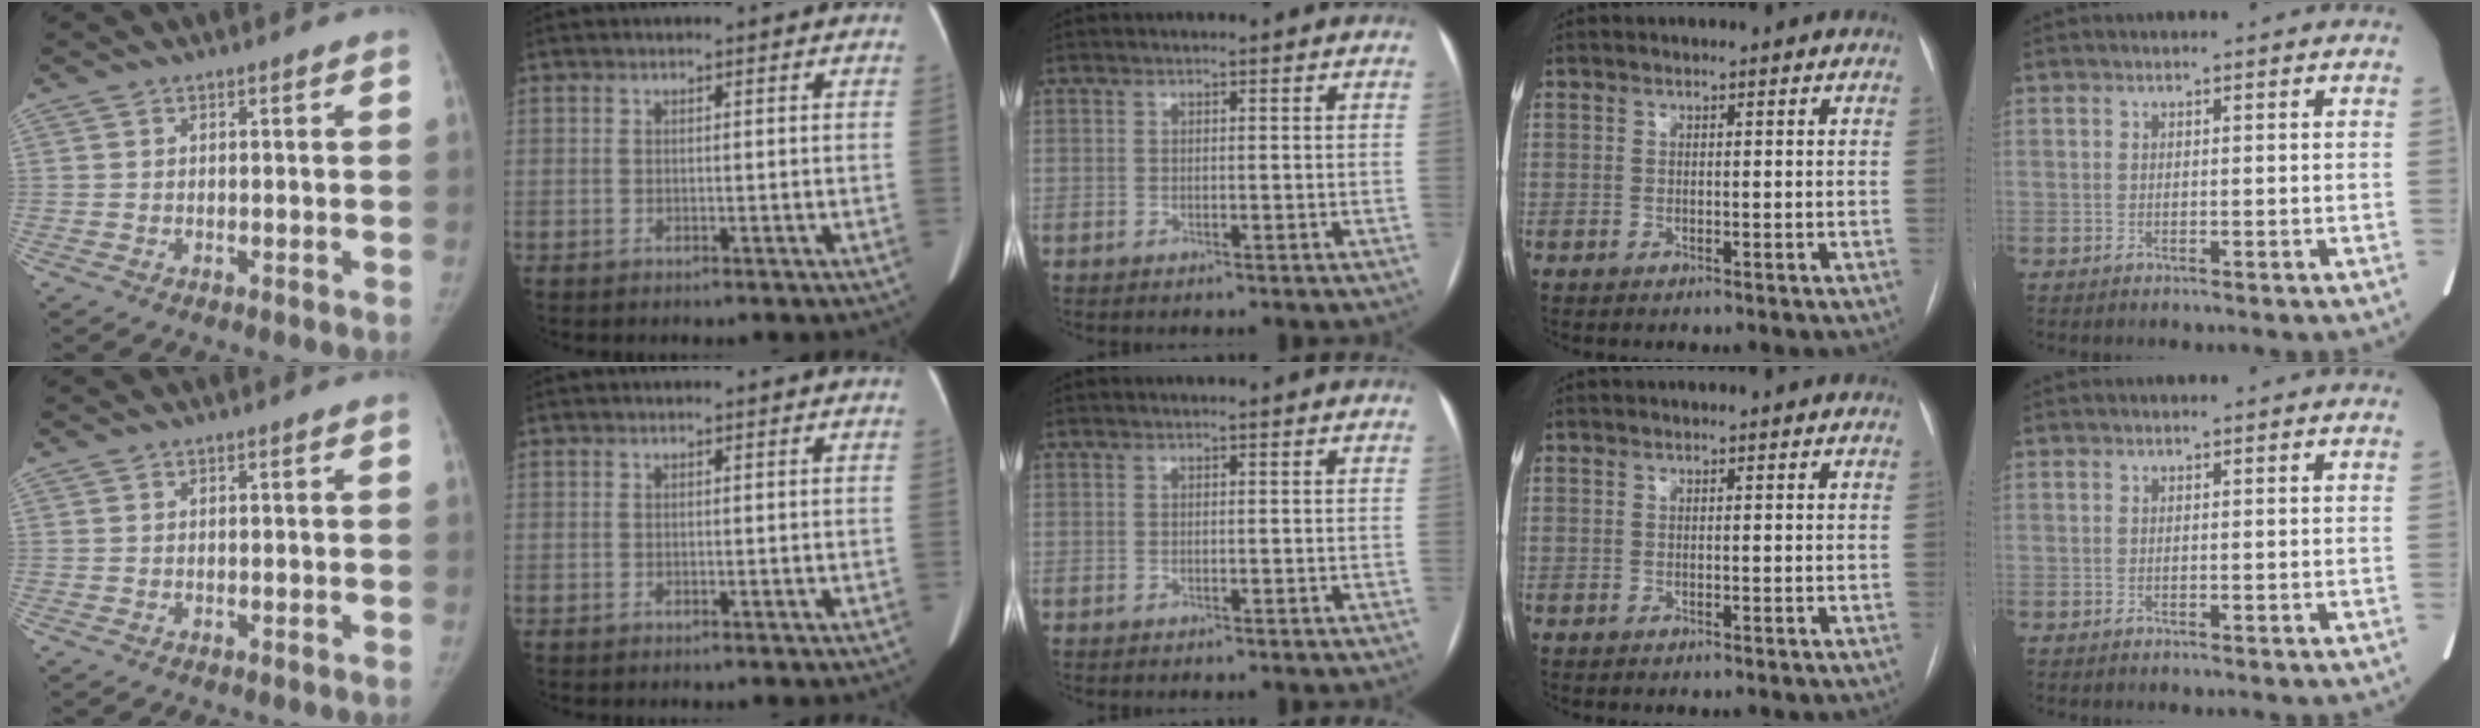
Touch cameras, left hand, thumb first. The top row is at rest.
{}